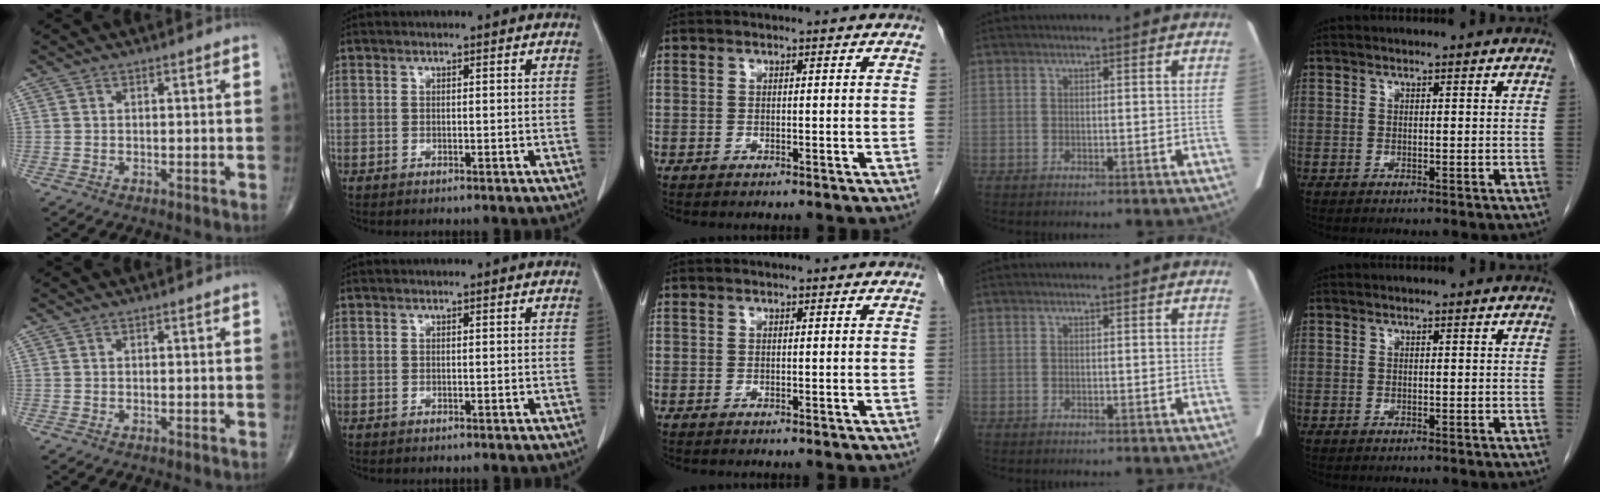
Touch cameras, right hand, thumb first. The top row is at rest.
{}